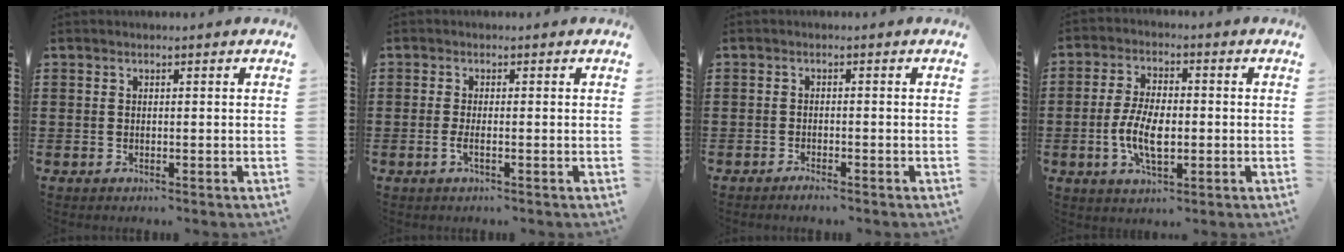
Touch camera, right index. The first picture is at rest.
{"total": 1.6, "force": [-0.7, 0.1, 1.5], "torque": [-0.033, -0.005, -0.014]}
{"total": 1.3, "force": [-1.2, 0.0, 0.4], "torque": [-0.012, -0.005, -0.022]}
{"total": 7.3, "force": [-1.4, 3.4, 6.3], "torque": [-0.143, -0.002, -0.033]}